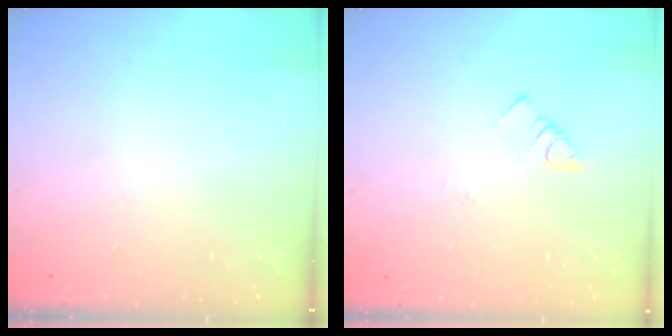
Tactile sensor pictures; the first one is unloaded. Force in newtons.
{"total": 2.5, "press": 2.5, "slide": 0.4}